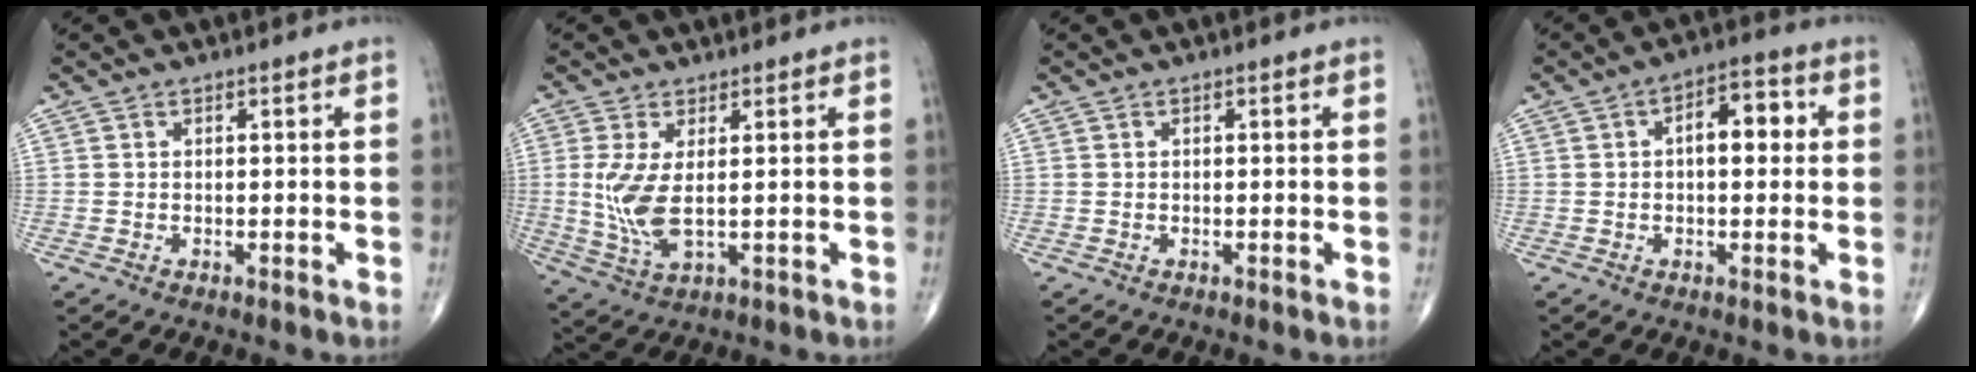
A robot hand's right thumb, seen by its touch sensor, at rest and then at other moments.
{"total": 7.5, "force": [0.5, 2.9, 6.9], "torque": [-0.162, -0.015, 0.021]}
{"total": 0.0}
{"total": 7.4, "force": [0.9, 3.9, 6.2], "torque": [-0.071, 0.019, 0.005]}